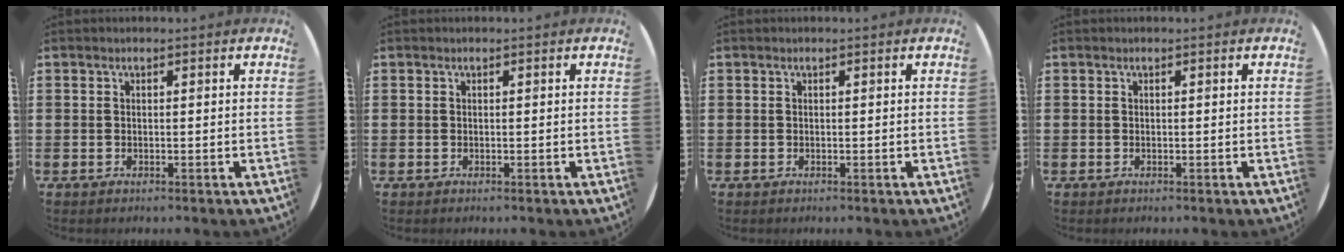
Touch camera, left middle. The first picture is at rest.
{"total": 0.0}
{"total": 0.0}
{"total": 0.0}